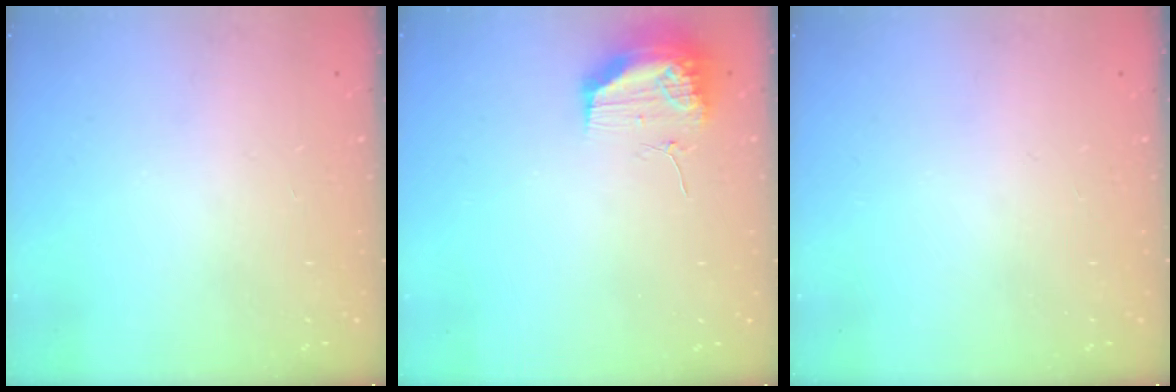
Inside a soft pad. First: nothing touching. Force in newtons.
{"total": 11.2, "press": 11.1, "slide": 1.6}
{"total": 0.0}